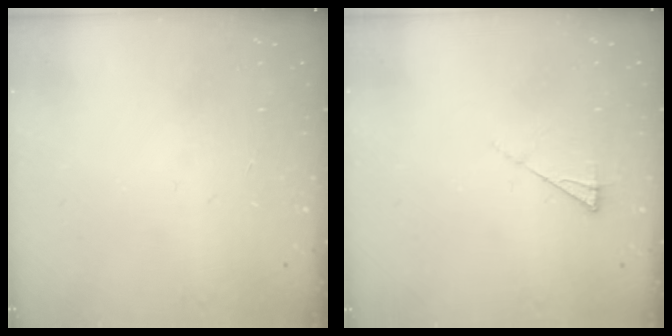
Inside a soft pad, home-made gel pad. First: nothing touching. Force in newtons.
{"total": 4.8, "press": 4.8, "slide": 0.7}